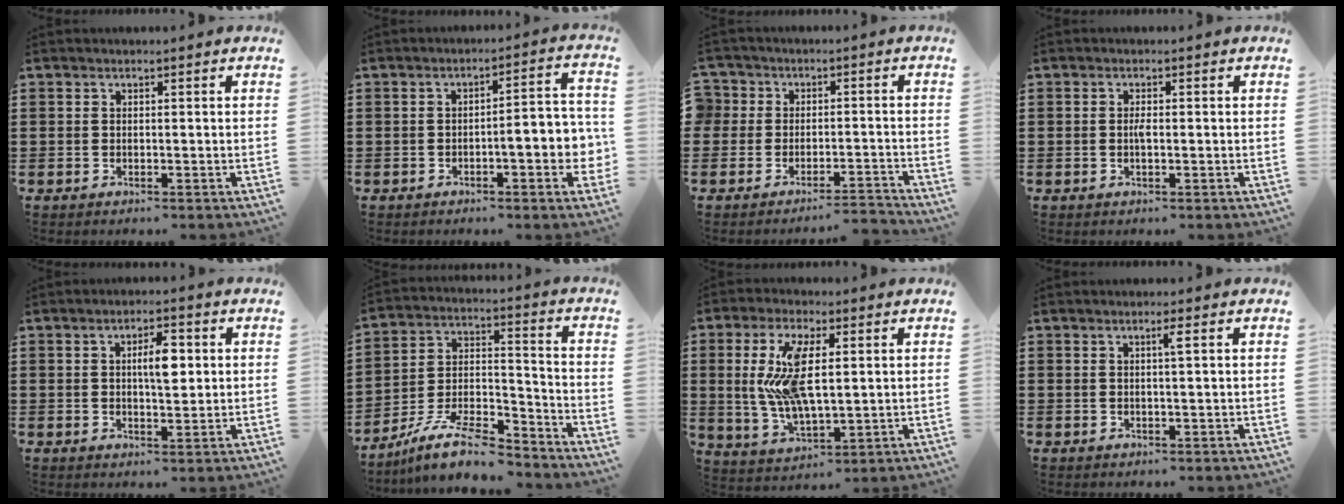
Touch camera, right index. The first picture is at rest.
{"total": 6.6, "force": [-2.1, 1.8, 6.0], "torque": [-0.076, -0.009, -0.039]}
{"total": 3.3, "force": [-2.9, 1.5, 0.0], "torque": [-0.017, 0.005, -0.068]}
{"total": 1.4, "force": [-0.3, 0.1, 1.3], "torque": [-0.027, -0.003, -0.006]}
{"total": 5.1, "force": [0.9, 1.7, 4.7], "torque": [-0.077, 0.002, 0.009]}
{"total": 11.3, "force": [-9.7, 2.3, 5.4], "torque": [-0.097, 0.030, -0.188]}
{"total": 10.7, "force": [1.4, 4.4, 9.7], "torque": [-0.211, 0.000, 0.020]}
{"total": 1.5, "force": [0.3, -0.4, 1.4], "torque": [-0.024, -0.004, 0.003]}